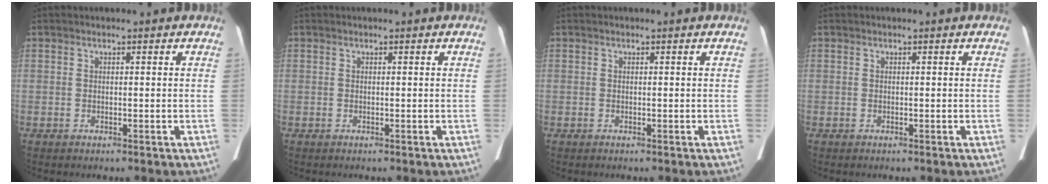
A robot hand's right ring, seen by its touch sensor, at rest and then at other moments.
{"total": 0.0}
{"total": 0.0}
{"total": 0.0}